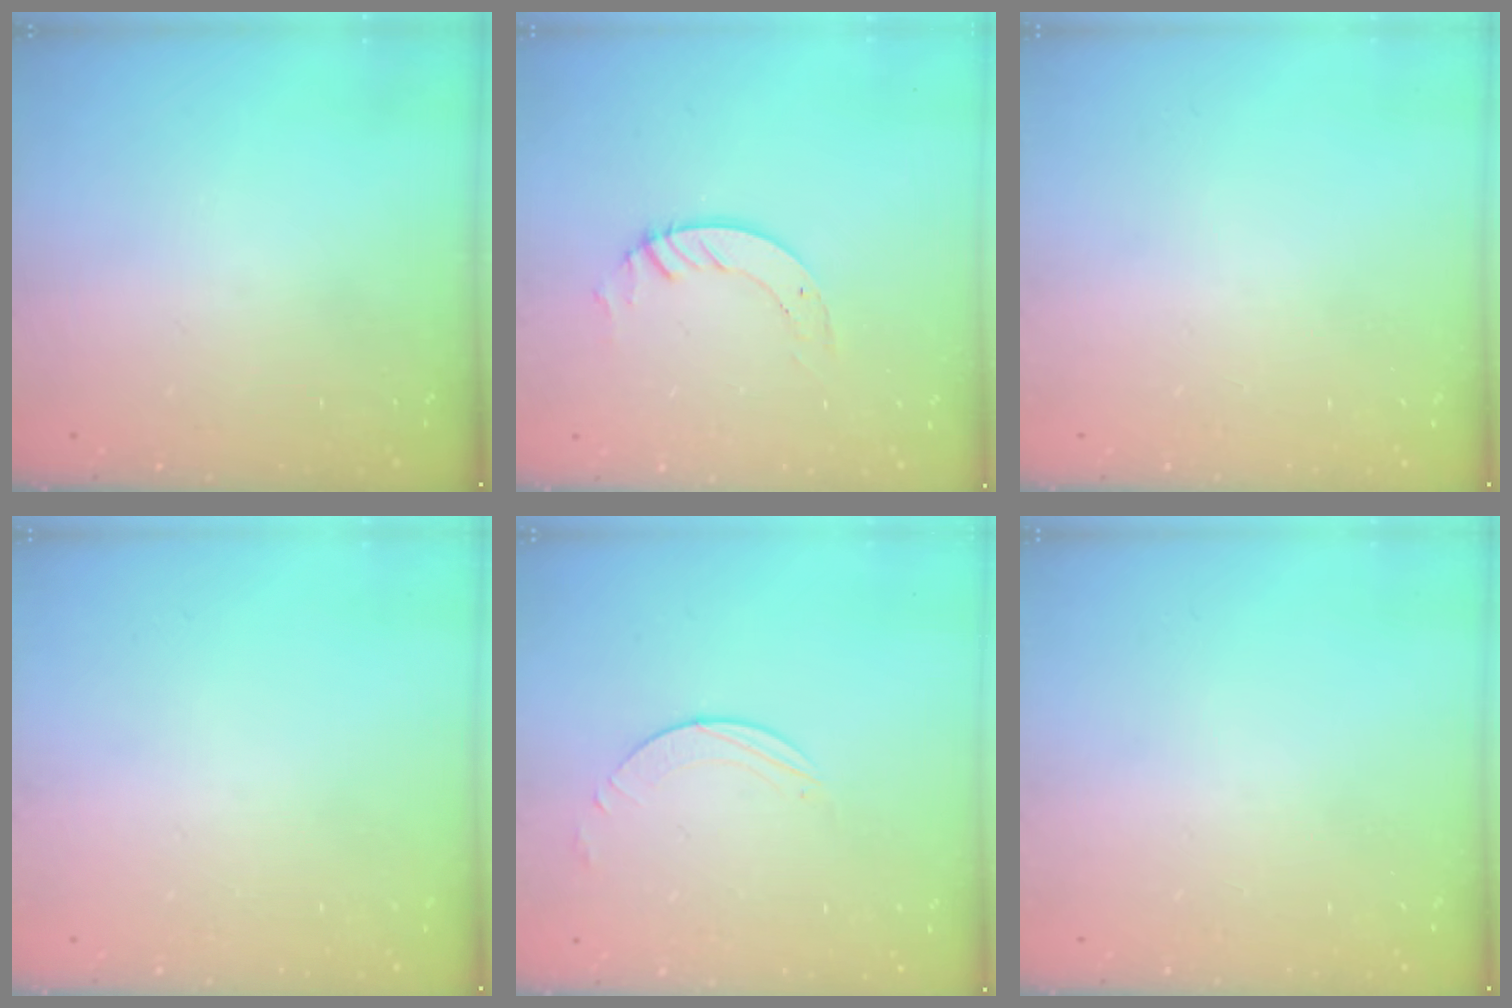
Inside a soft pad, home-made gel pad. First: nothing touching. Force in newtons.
{"total": 3.4, "press": 3.4, "slide": 0.1}
{"total": 0.0}
{"total": 0.0}
{"total": 3.9, "press": 3.9, "slide": 0.3}
{"total": 0.0}